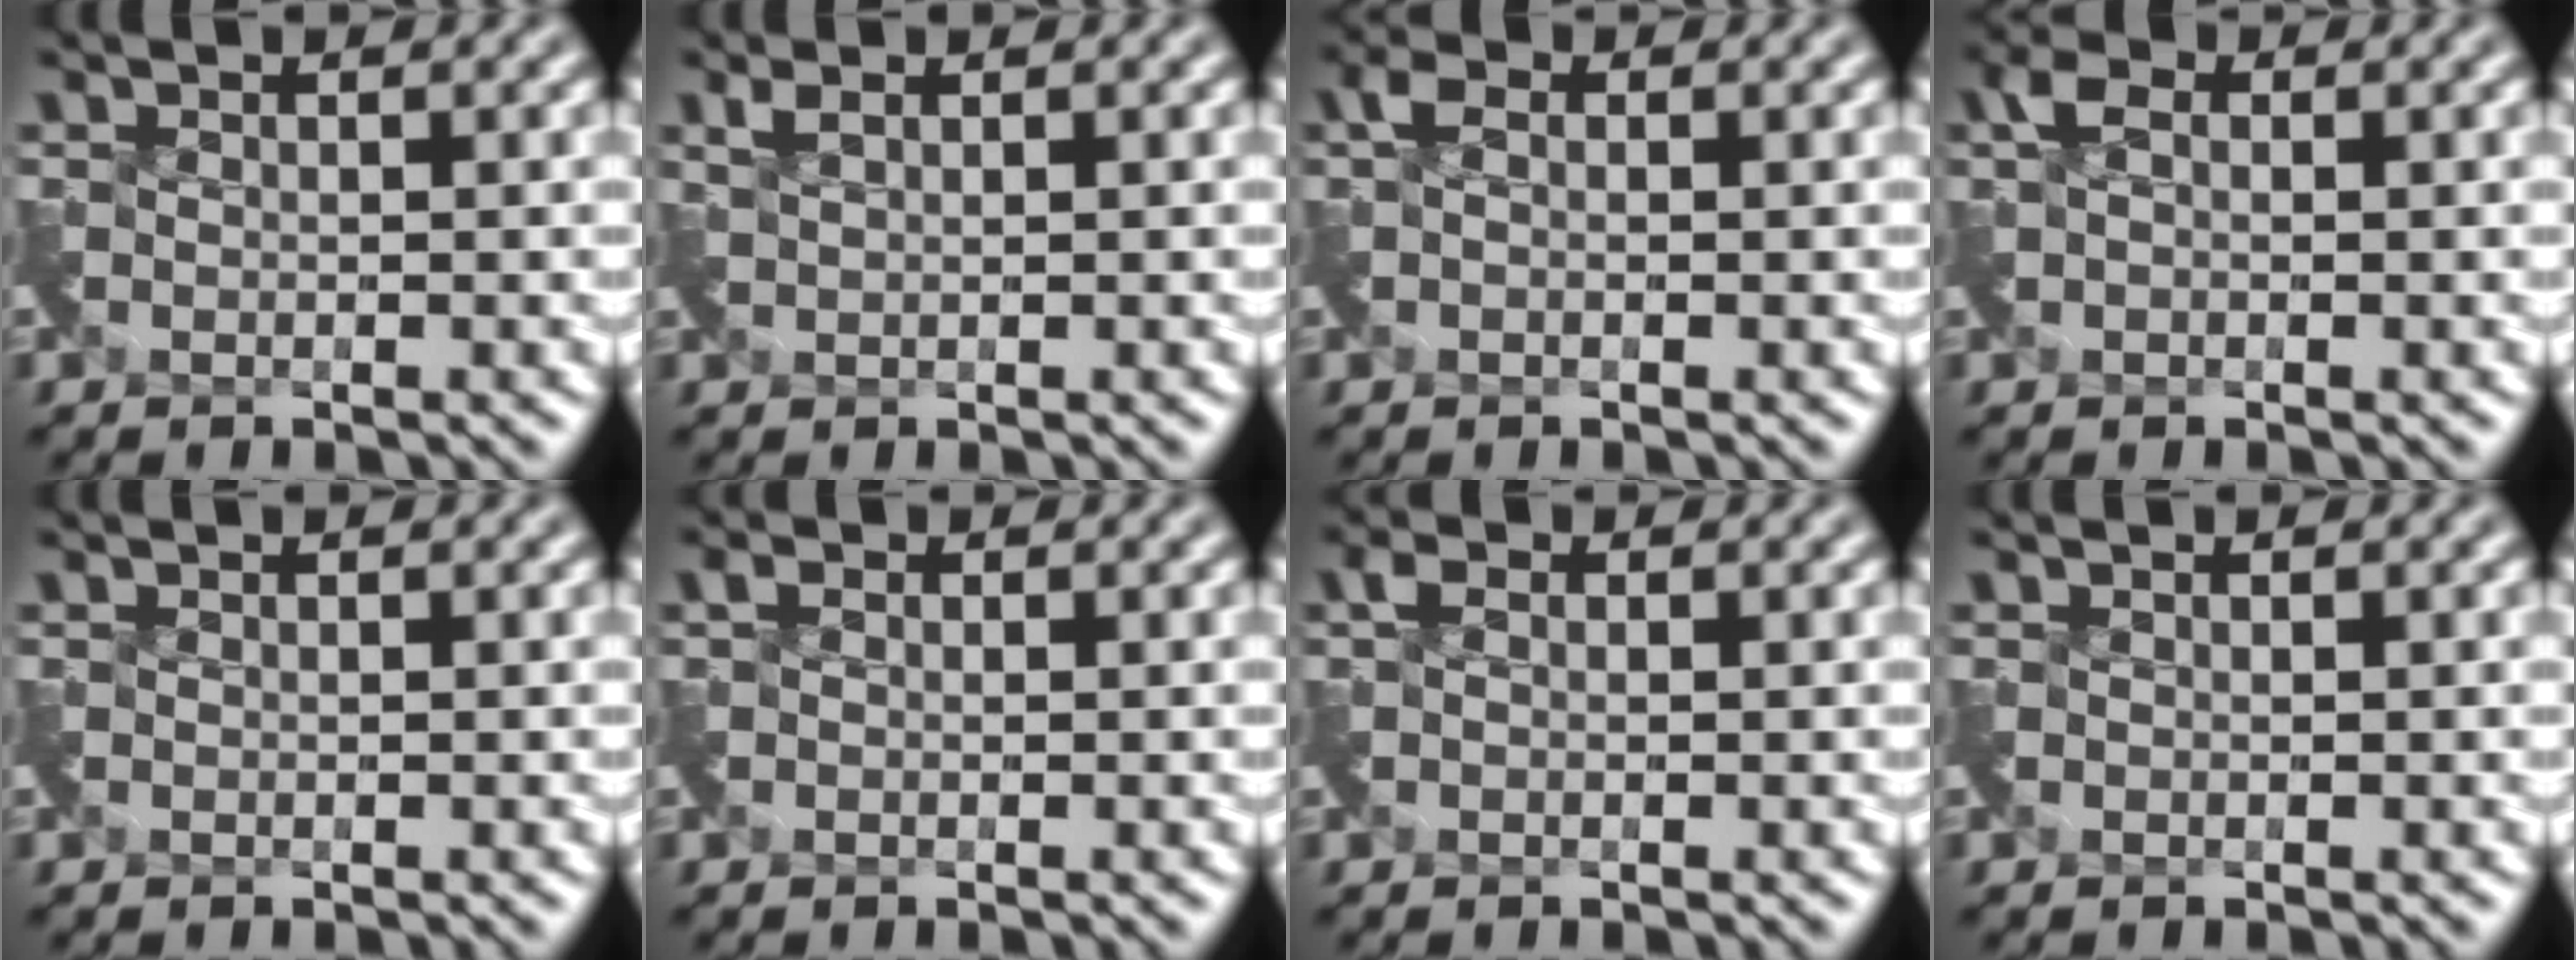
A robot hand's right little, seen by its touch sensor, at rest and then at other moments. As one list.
[{"total": 0.9, "force": [0.8, -0.4, -0.3], "torque": [0.004, 0.002, 0.022]}, {"total": 0.7, "force": [-0.3, 0.6, -0.2], "torque": [0.001, -0.003, -0.006]}, {"total": 0.9, "force": [-0.1, 0.9, 0.2], "torque": [-0.005, -0.002, -0.003]}, {"total": 0.0}, {"total": 0.6, "force": [-0.4, 0.0, -0.4], "torque": [0.005, -0.003, -0.007]}, {"total": 0.6, "force": [-0.4, 0.3, -0.4], "torque": [0.002, -0.003, -0.005]}, {"total": 0.0}]